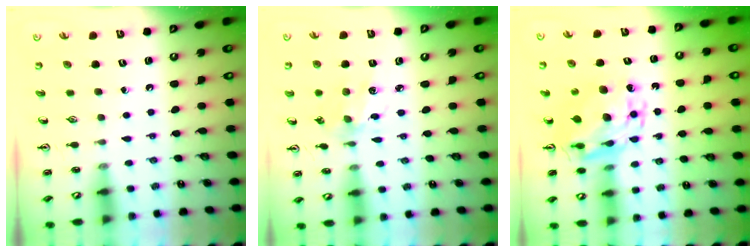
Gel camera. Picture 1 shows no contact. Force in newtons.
{"total": 4.2, "press": 4.0, "slide": 1.4}
{"total": 11.2, "press": 11.1, "slide": 0.9}